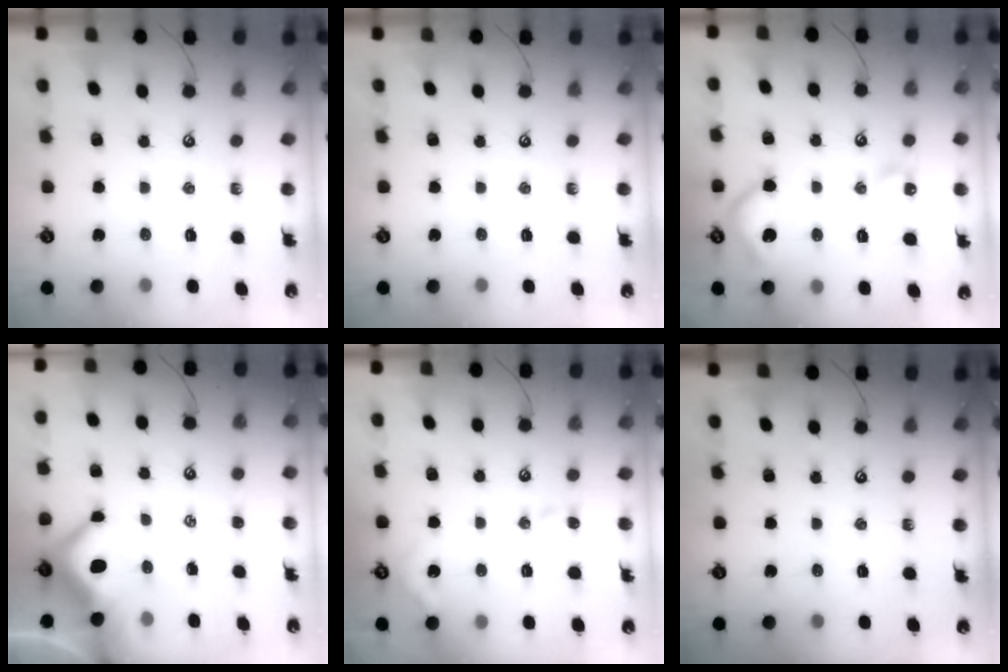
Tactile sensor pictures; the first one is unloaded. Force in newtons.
{"total": 0.0}
{"total": 11.1, "press": 11.0, "slide": 0.9}
{"total": 6.7, "press": 6.6, "slide": 1.3}
{"total": 5.2, "press": 5.2, "slide": 0.4}
{"total": 0.0}